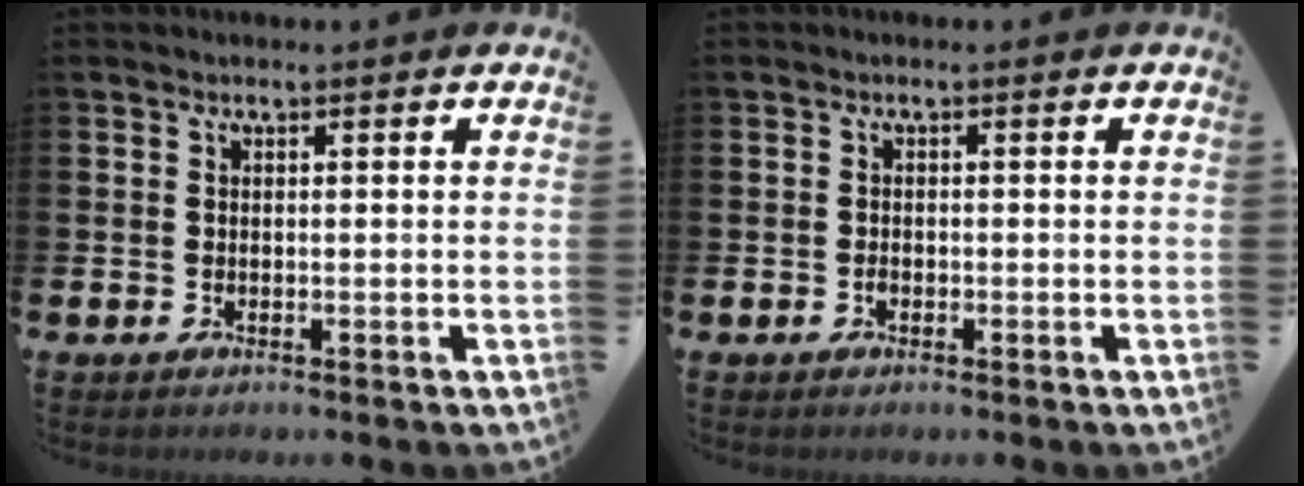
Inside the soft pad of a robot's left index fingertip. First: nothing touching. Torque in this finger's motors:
{"motor_torque": [0.04, 0.02, -0.01, 0.01]}